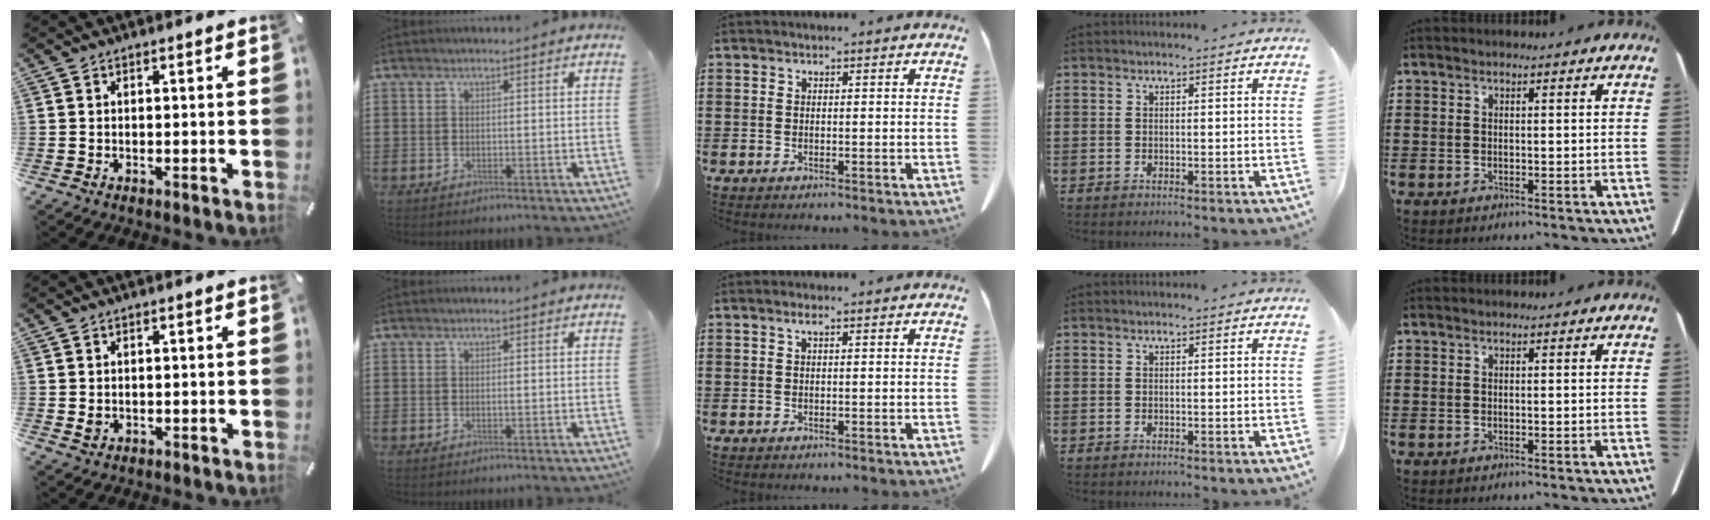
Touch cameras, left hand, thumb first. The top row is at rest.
{"thumb": {"total": 1.2, "force": [0.1, 1.0, 0.6], "torque": [-0.005, -0.001, 0.001]}, "index": {"total": 0.5, "force": [0.0, 0.0, 0.5], "torque": [-0.010, -0.003, 0.001]}, "middle": {"total": 1.0, "force": [0.3, 0.2, 0.9], "torque": [-0.019, 0.003, 0.005]}}